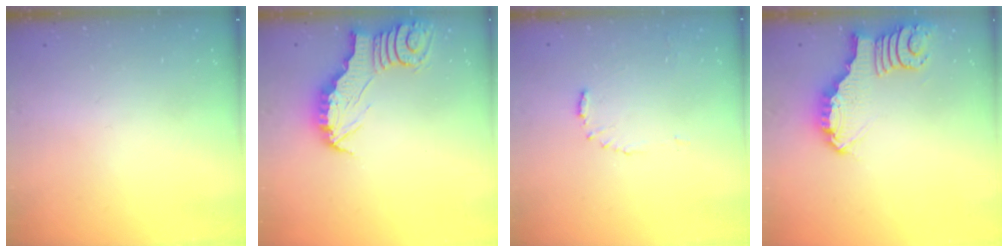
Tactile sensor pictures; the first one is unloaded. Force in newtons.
{"total": 3.0, "press": 2.9, "slide": 0.3}
{"total": 6.7, "press": 6.7, "slide": 0.5}
{"total": 3.0, "press": 3.0, "slide": 0.1}